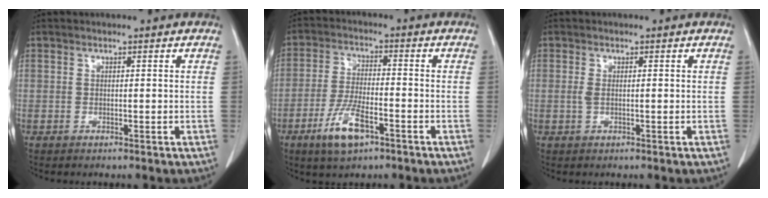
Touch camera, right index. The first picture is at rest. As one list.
[{"total": 8.0, "force": [-4.4, 2.2, 6.4], "torque": [-0.132, -0.009, -0.077]}, {"total": 1.4, "force": [0.0, 0.5, 1.3], "torque": [-0.030, 0.002, 0.002]}]